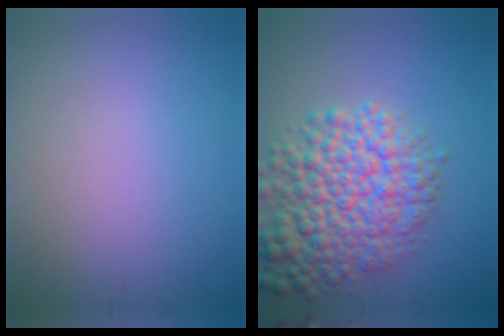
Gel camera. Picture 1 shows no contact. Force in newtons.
{"total": 8.4, "press": 8.4, "slide": 0.3}